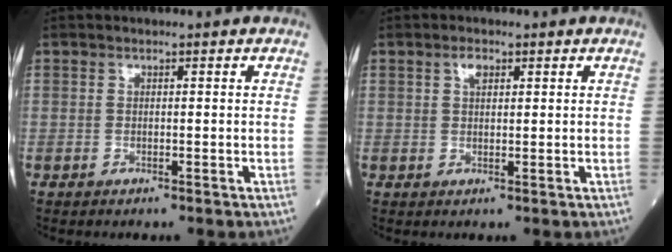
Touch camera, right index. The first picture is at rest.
{"total": 1.8, "force": [0.9, 0.8, 1.3], "torque": [-0.024, 0.002, 0.016]}